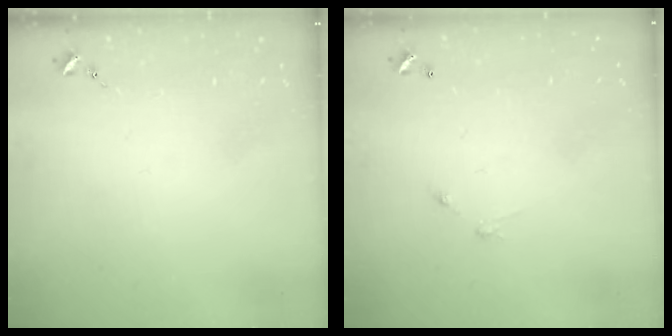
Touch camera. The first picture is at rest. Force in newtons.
{"total": 4.5, "press": 4.5, "slide": 0.3}